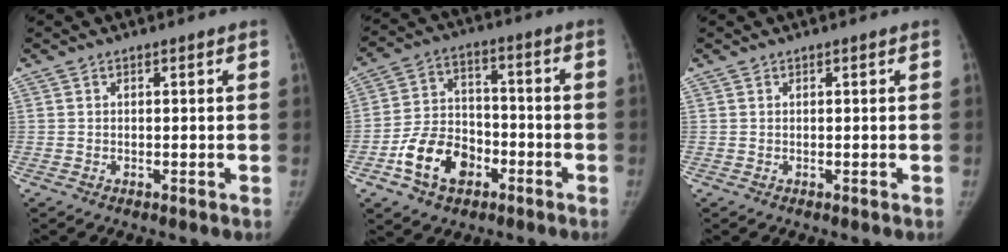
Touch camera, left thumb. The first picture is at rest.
{"total": 12.3, "force": [-5.7, 8.5, 6.9], "torque": [-0.100, 0.035, -0.101]}
{"total": 0.0}